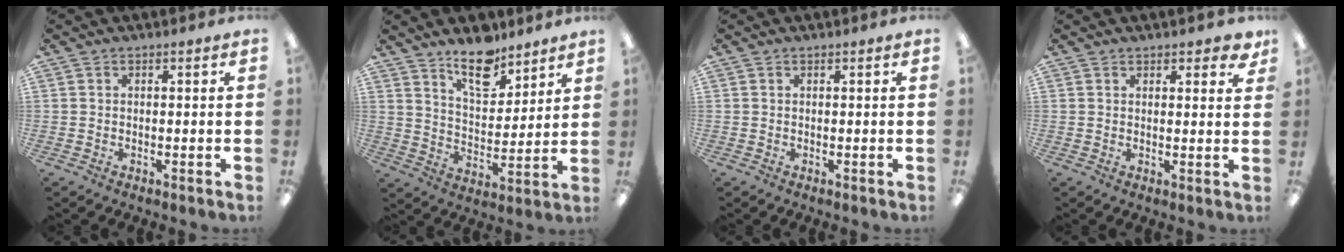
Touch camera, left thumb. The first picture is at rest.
{"total": 12.6, "force": [10.0, 5.2, 5.7], "torque": [-0.067, -0.069, 0.175]}
{"total": 0.0}
{"total": 2.6, "force": [2.1, 1.0, 1.1], "torque": [-0.001, -0.009, 0.033]}